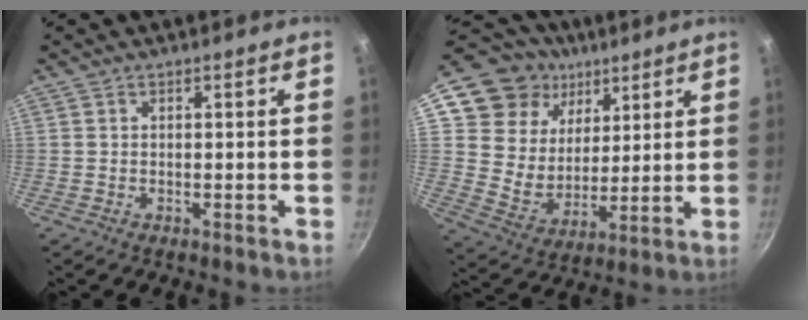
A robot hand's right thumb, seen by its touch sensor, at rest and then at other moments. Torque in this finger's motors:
{"motor_torque": [-0.75, 3.01, 0.50, -0.12, 0.09]}